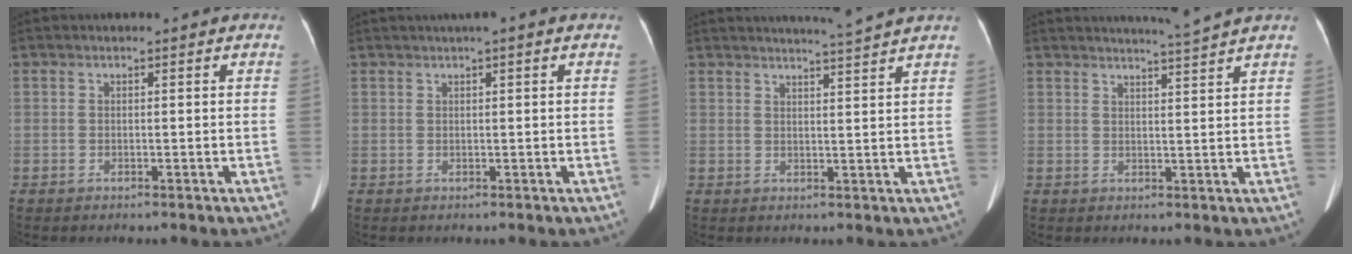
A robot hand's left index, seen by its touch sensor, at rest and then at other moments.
{"total": 2.4, "force": [1.5, 0.0, 1.9], "torque": [-0.033, 0.017, 0.025]}
{"total": 5.6, "force": [5.1, -1.7, 1.7], "torque": [-0.027, -0.007, 0.066]}
{"total": 4.7, "force": [4.2, -1.8, 1.2], "torque": [-0.020, -0.012, 0.059]}